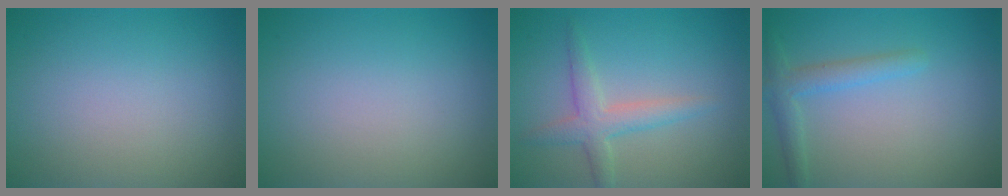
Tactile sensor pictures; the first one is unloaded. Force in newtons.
{"total": 0.0}
{"total": 2.9, "press": 2.9, "slide": 0.1}
{"total": 2.3, "press": 2.3, "slide": 0.1}